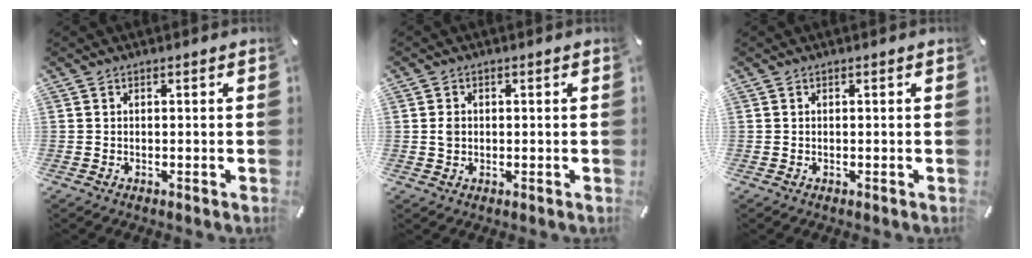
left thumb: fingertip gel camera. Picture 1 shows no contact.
{"total": 2.0, "force": [0.2, 1.8, 0.8], "torque": [-0.010, 0.004, -0.001]}
{"total": 0.0}